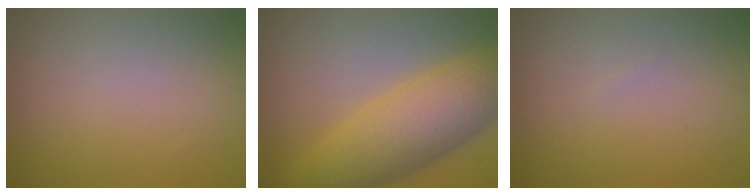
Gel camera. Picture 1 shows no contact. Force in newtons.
{"total": 9.1, "press": 9.1, "slide": 0.1}
{"total": 0.0}